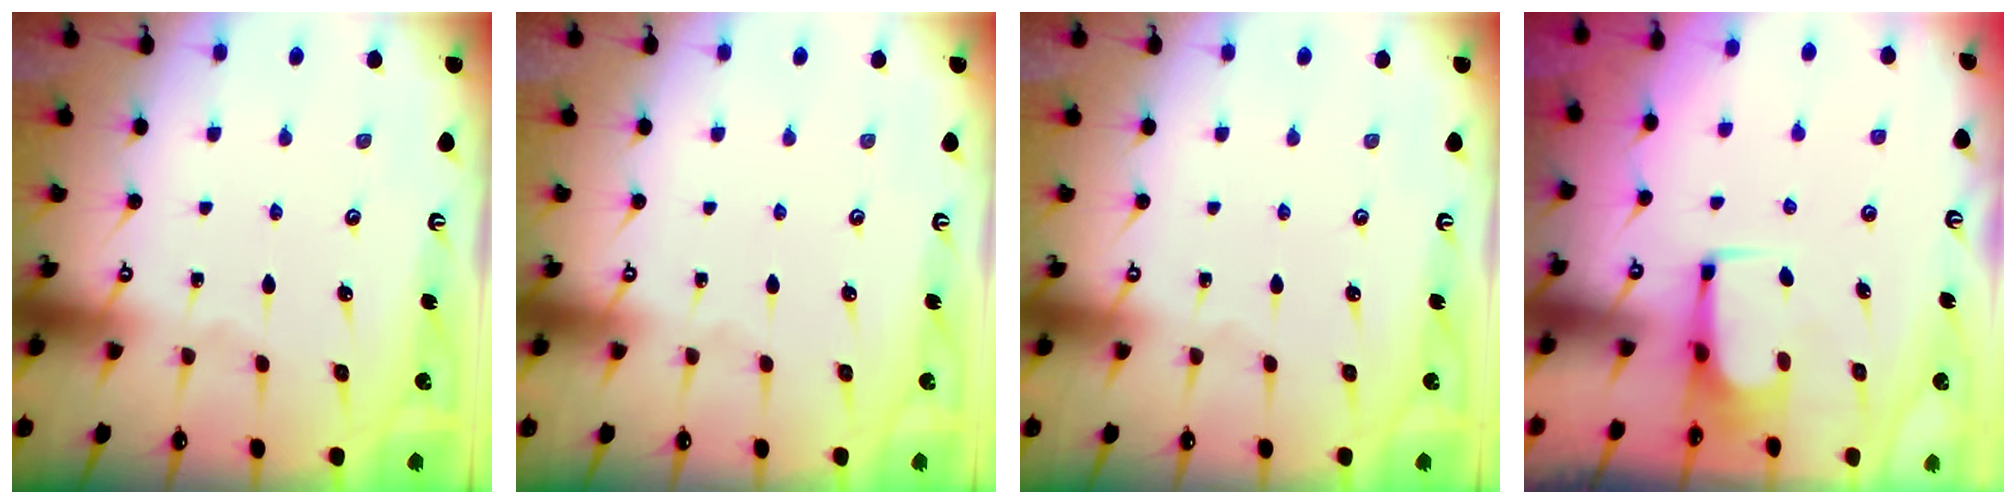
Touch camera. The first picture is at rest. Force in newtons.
{"total": 0.0}
{"total": 0.0}
{"total": 3.4, "press": 3.4, "slide": 0.2}